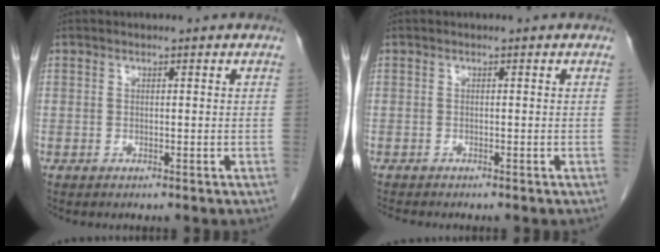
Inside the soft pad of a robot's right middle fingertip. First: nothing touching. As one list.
[{"total": 2.2, "force": [-2.0, 0.2, 0.9], "torque": [-0.016, -0.005, -0.030]}]